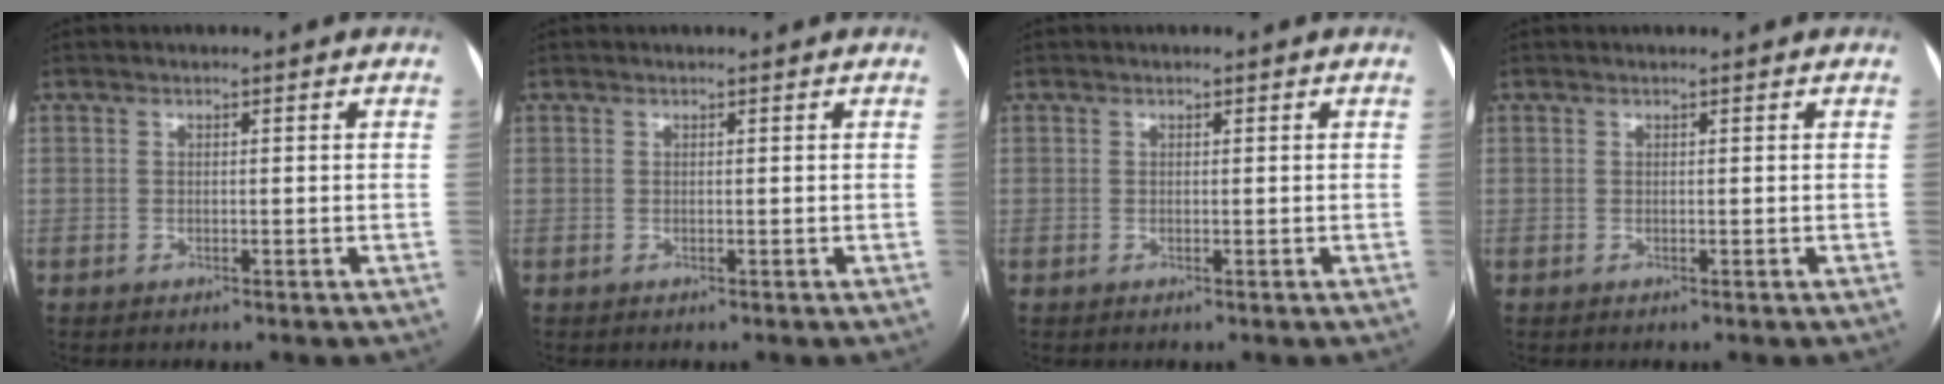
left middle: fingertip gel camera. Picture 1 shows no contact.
{"total": 0.5, "force": [0.5, 0.0, 0.2], "torque": [-0.007, 0.005, 0.010]}
{"total": 0.0}
{"total": 0.5, "force": [0.5, 0.0, 0.1], "torque": [-0.007, 0.006, 0.009]}